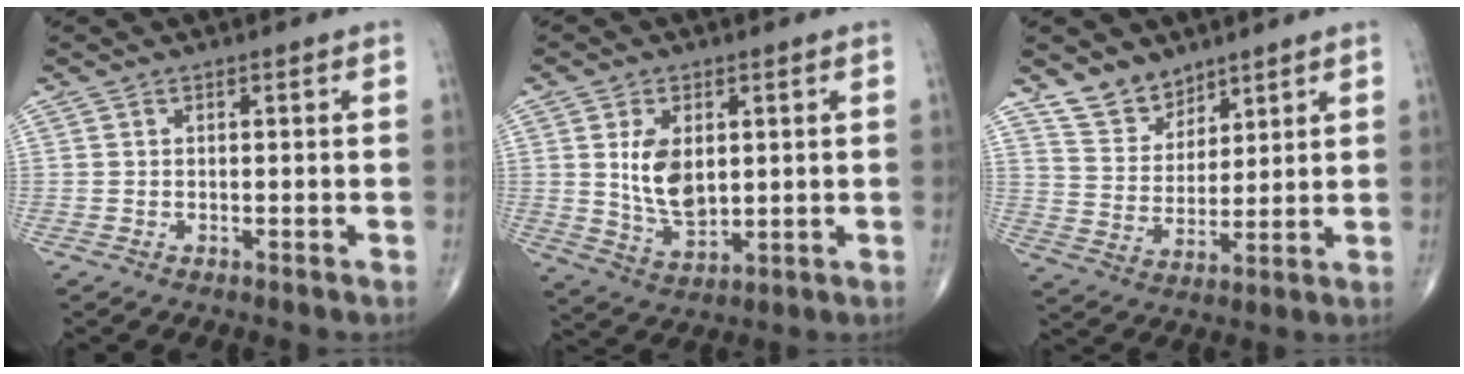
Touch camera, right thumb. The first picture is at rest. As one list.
[{"total": 8.9, "force": [1.6, 5.3, 6.9], "torque": [-0.111, -0.019, 0.045]}, {"total": 7.8, "force": [6.2, 4.4, 1.7], "torque": [-0.004, -0.047, 0.126]}]